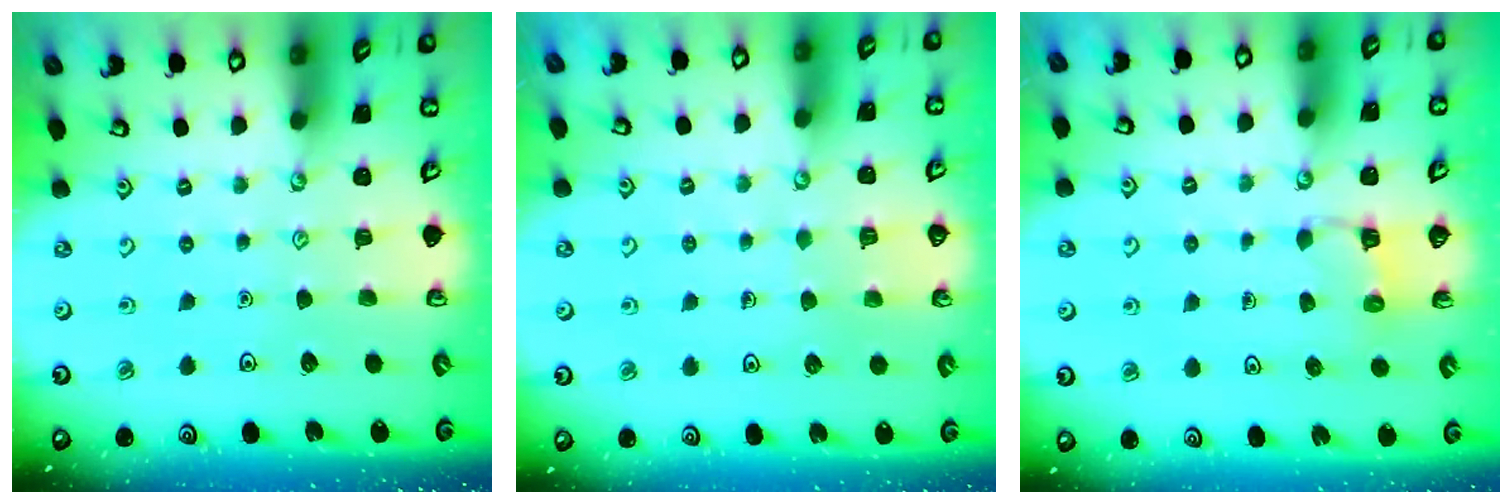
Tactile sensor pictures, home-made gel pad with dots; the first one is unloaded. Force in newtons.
{"total": 3.5, "press": 3.5, "slide": 0.3}
{"total": 2.9, "press": 2.9, "slide": 0.3}